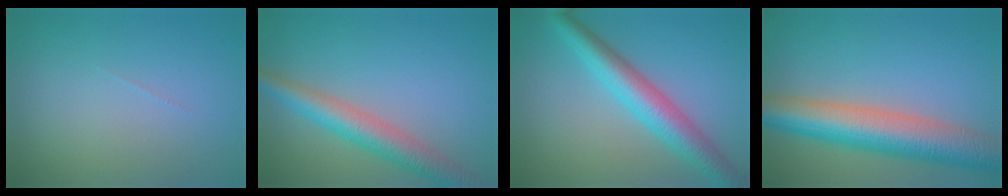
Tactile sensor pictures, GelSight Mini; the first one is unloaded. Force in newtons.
{"total": 5.0, "press": 5.0, "slide": 0.3}
{"total": 5.9, "press": 5.9, "slide": 0.2}
{"total": 9.7, "press": 9.7, "slide": 0.6}